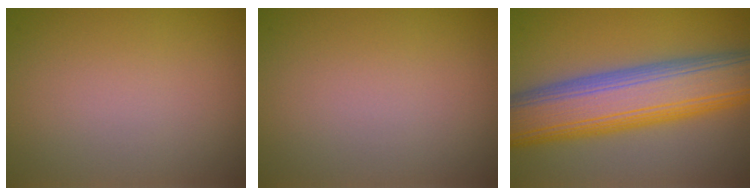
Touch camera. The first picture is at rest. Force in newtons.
{"total": 0.0}
{"total": 11.4, "press": 11.3, "slide": 0.6}